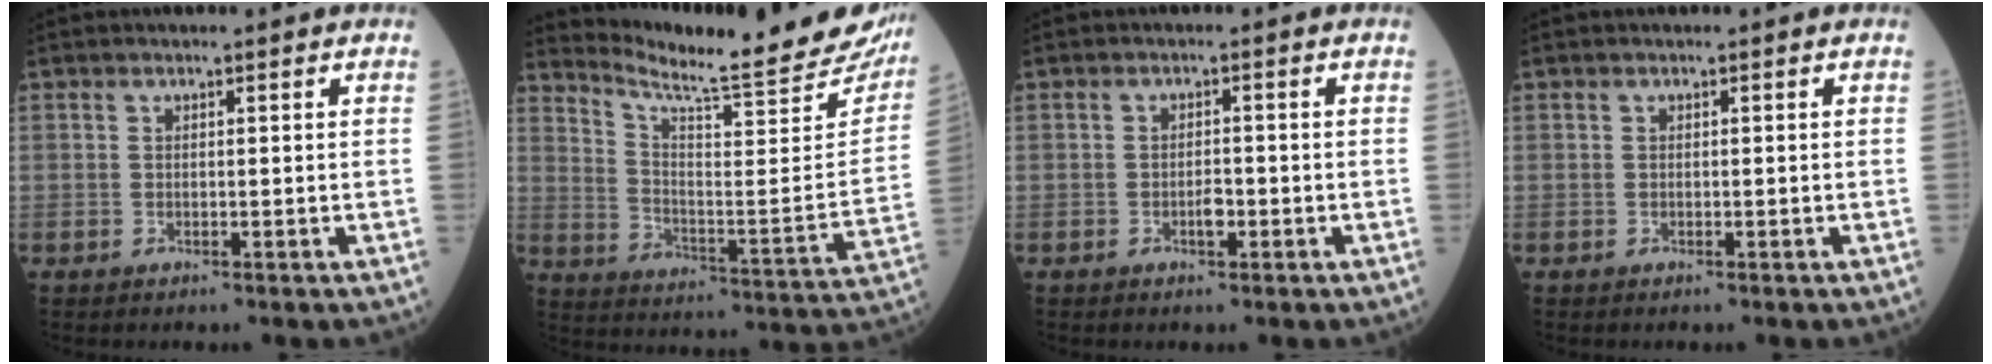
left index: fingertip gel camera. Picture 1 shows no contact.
{"total": 23.5, "force": [22.1, 0.7, 8.0], "torque": [-0.131, -0.113, 0.288]}
{"total": 1.6, "force": [-0.9, 0.6, 1.2], "torque": [-0.018, -0.001, -0.016]}
{"total": 0.0}